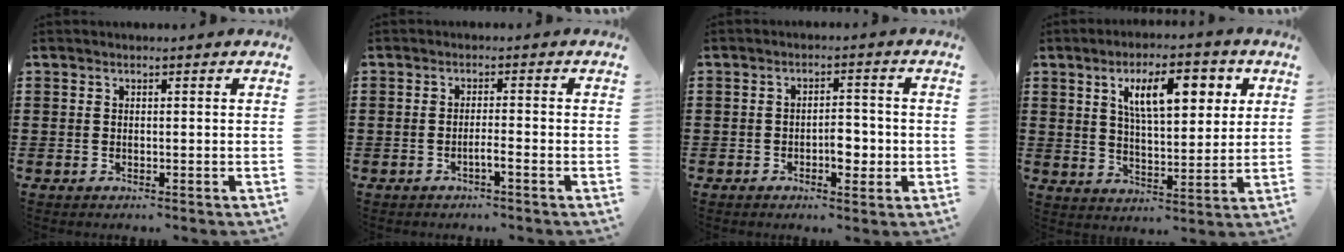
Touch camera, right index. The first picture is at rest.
{"total": 1.7, "force": [-1.1, -0.1, 1.4], "torque": [-0.024, -0.002, -0.020]}
{"total": 3.9, "force": [-1.2, 1.9, 3.2], "torque": [-0.049, 0.001, -0.023]}
{"total": 9.9, "force": [4.0, 3.7, 8.2], "torque": [-0.146, 0.006, 0.062]}